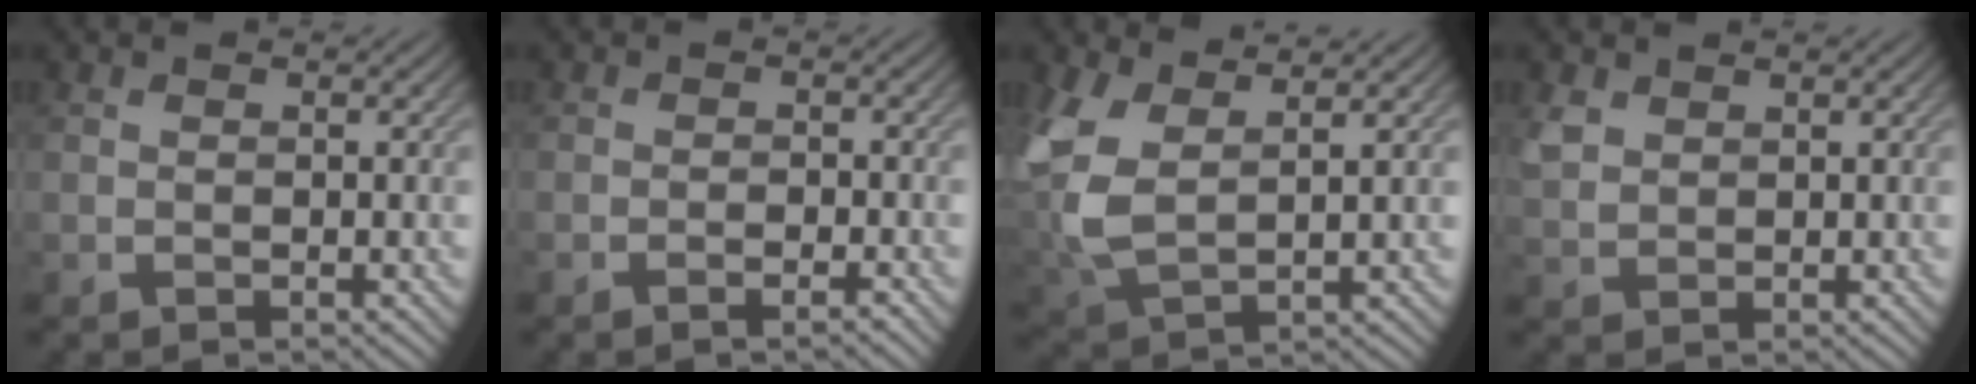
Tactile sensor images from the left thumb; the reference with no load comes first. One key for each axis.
{"total": 1.5, "fx": -1.1, "fy": 0.3, "fz": 1.0, "tx": -0.015, "ty": 0.001, "tz": -0.020}
{"total": 7.4, "fx": 3.0, "fy": 3.5, "fz": 5.8, "tx": -0.153, "ty": -0.004, "tz": 0.060}
{"total": 2.0, "fx": 1.6, "fy": 1.0, "fz": 0.8, "tx": -0.022, "ty": 0.004, "tz": 0.037}